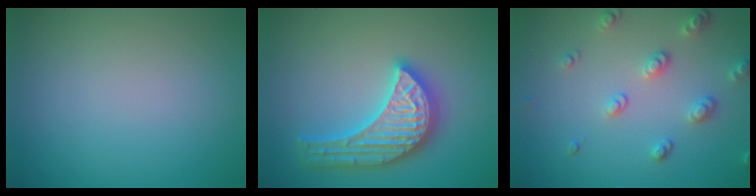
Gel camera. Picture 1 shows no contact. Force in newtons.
{"total": 5.6, "press": 5.6, "slide": 0.7}
{"total": 2.6, "press": 2.4, "slide": 0.9}